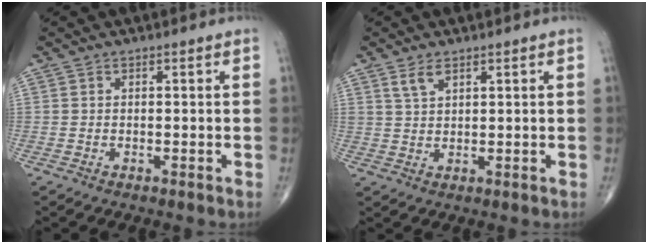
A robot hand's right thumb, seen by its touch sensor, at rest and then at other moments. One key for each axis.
{"total": 2.9, "fx": 1.9, "fy": 1.3, "fz": 1.8, "tx": -0.035, "ty": -0.006, "tz": 0.043}